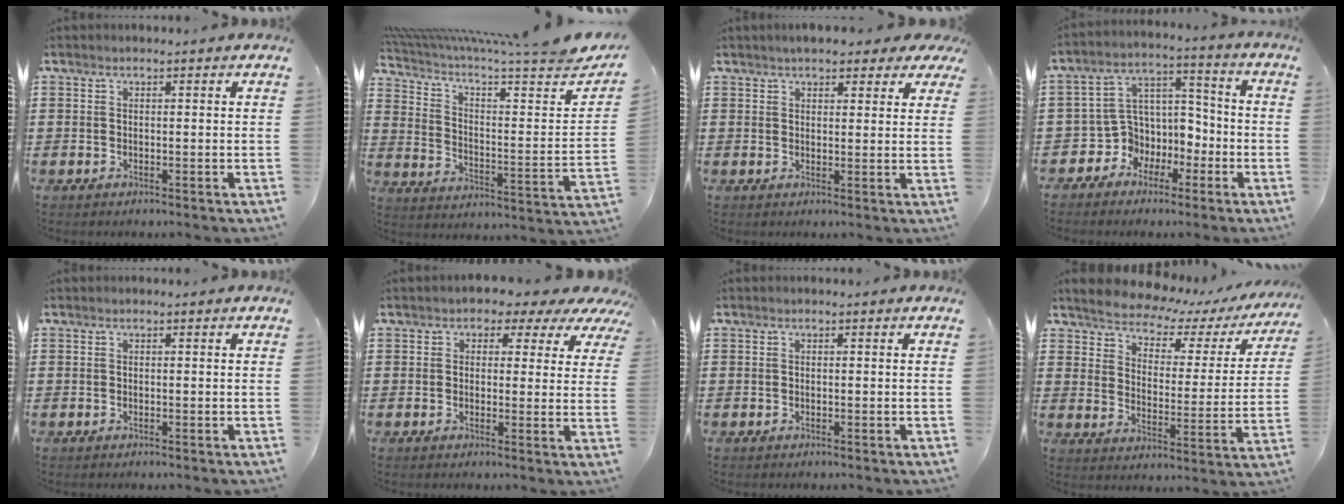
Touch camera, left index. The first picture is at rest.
{"total": 5.4, "force": [4.1, 0.0, 3.4], "torque": [-0.078, -0.052, 0.061]}
{"total": 3.7, "force": [3.2, 1.2, 1.5], "torque": [-0.032, -0.003, 0.057]}
{"total": 6.2, "force": [-1.8, 5.9, 0.1], "torque": [-0.033, -0.015, -0.033]}
{"total": 0.0}
{"total": 2.5, "force": [1.5, 1.8, 0.9], "torque": [-0.017, -0.010, 0.017]}
{"total": 0.0}
{"total": 4.0, "force": [3.8, 0.8, 0.7], "torque": [-0.041, -0.036, 0.058]}